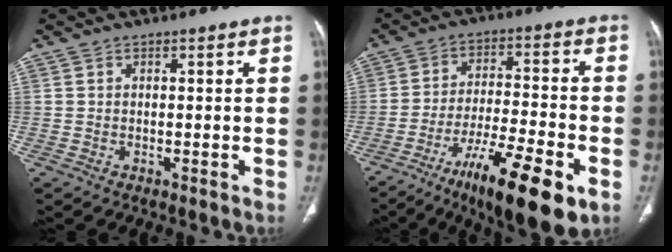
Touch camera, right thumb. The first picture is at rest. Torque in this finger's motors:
{"motor_torque": [1.87, 2.59, 0.15, -0.20, 0.13]}